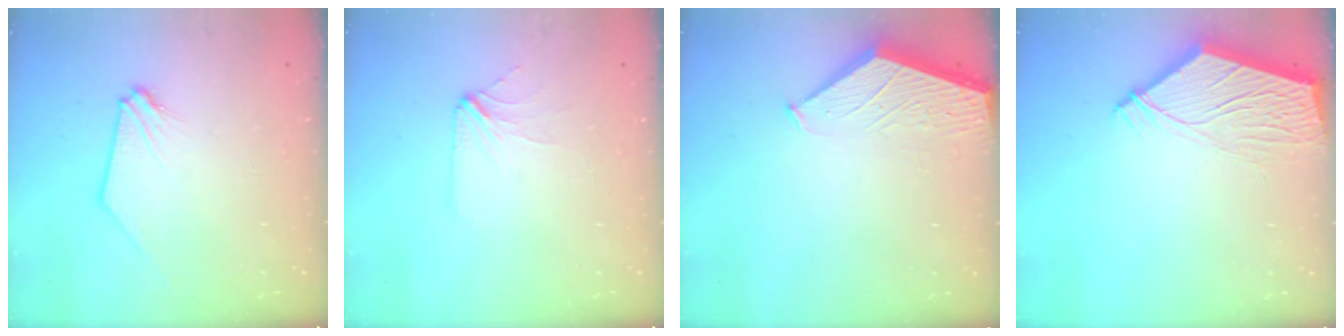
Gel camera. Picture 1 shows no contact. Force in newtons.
{"total": 2.8, "press": 2.8, "slide": 0.4}
{"total": 1.4, "press": 1.4, "slide": 0.2}
{"total": 10.4, "press": 10.3, "slide": 1.4}